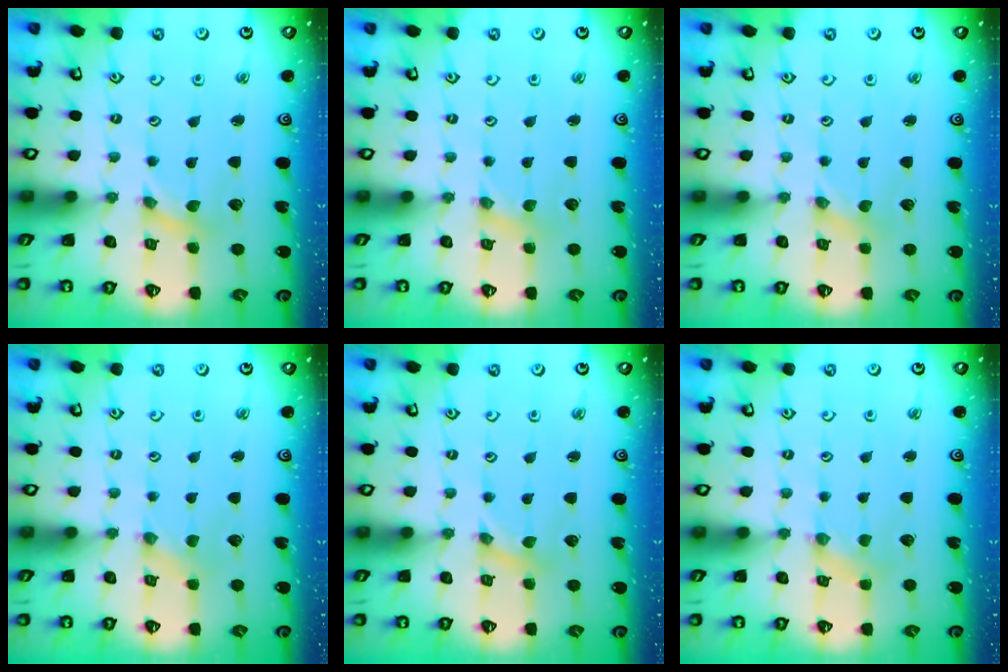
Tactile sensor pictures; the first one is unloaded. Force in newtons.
{"total": 1.2, "press": 1.2, "slide": 0.2}
{"total": 0.0}
{"total": 0.0}
{"total": 0.0}
{"total": 2.8, "press": 2.7, "slide": 0.4}